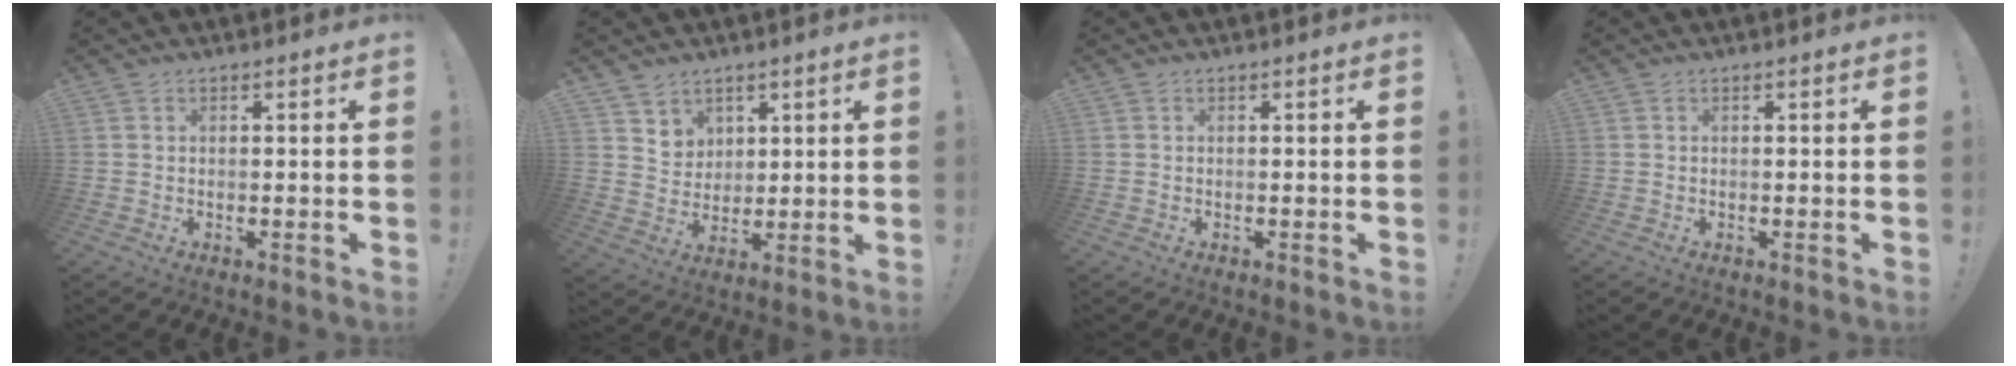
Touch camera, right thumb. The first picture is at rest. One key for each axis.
{"total": 6.4, "fx": 4.4, "fy": 4.6, "fz": 0.5, "tx": -0.001, "ty": -0.039, "tz": 0.085}
{"total": 0.0}
{"total": 0.0}